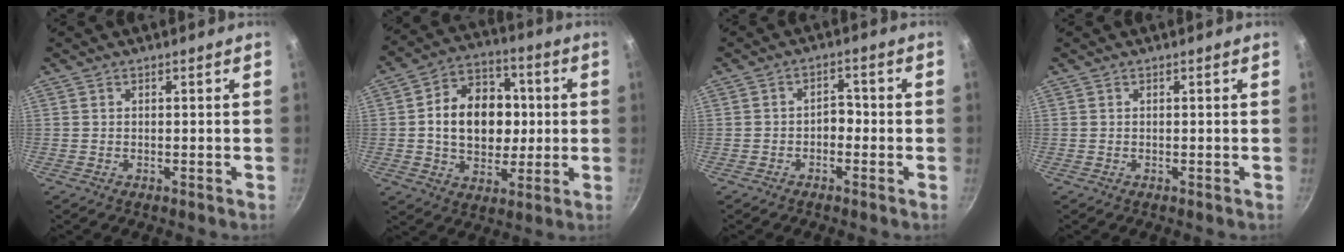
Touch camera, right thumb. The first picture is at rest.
{"total": 16.1, "force": [0.8, 11.8, 10.9], "torque": [-0.136, 0.020, 0.014]}
{"total": 2.9, "force": [-1.0, 2.0, 1.9], "torque": [-0.011, 0.018, -0.025]}
{"total": 0.0}